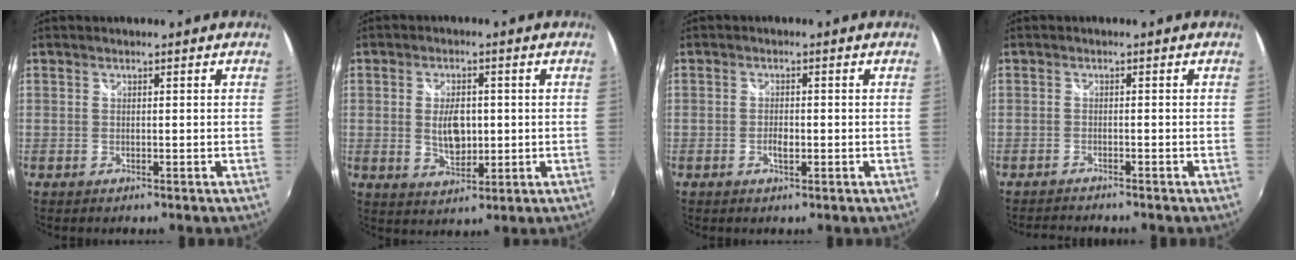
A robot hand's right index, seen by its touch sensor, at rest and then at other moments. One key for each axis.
{"total": 6.7, "fx": 0.1, "fy": 3.9, "fz": 5.5, "tx": -0.098, "ty": -0.003, "tz": 0.005}
{"total": 1.9, "fx": -0.6, "fy": 0.9, "fz": 1.6, "tx": -0.031, "ty": 0.000, "tz": -0.011}
{"total": 3.1, "fx": -3.0, "fy": 0.1, "fz": 0.6, "tx": -0.029, "ty": -0.011, "tz": -0.055}